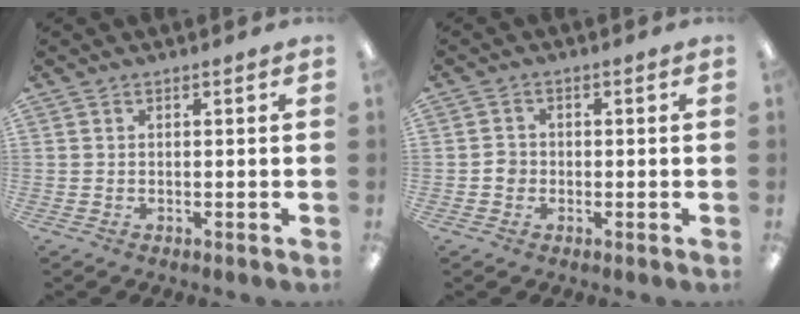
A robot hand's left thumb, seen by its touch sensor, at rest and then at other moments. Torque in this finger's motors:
{"motor_torque": [-0.11, 0.09, 0.05, -0.13, 0.01]}